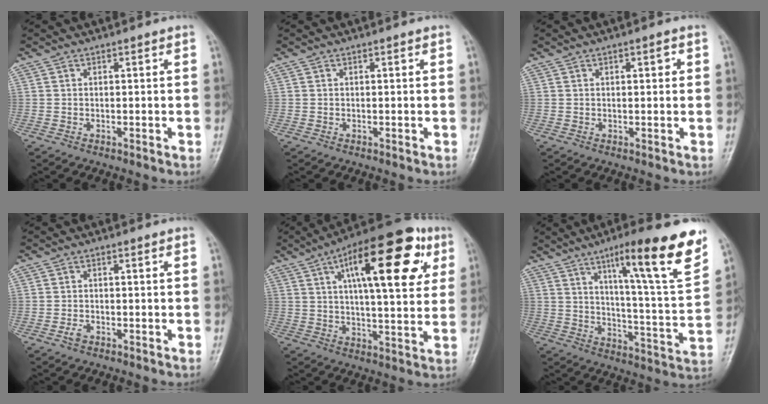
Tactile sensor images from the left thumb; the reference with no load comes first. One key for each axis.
{"total": 0.0}
{"total": 1.9, "fx": 0.6, "fy": 0.8, "fz": 1.6, "tx": -0.019, "ty": 0.001, "tz": 0.008}
{"total": 1.3, "fx": -0.8, "fy": 0.7, "fz": 0.7, "tx": -0.016, "ty": 0.004, "tz": -0.016}
{"total": 22.3, "fx": 8.3, "fy": 8.1, "fz": 19.0, "tx": -0.255, "ty": 0.002, "tz": 0.116}
{"total": 20.4, "fx": 11.8, "fy": 2.6, "fz": 16.5, "tx": -0.211, "ty": -0.052, "tz": 0.177}